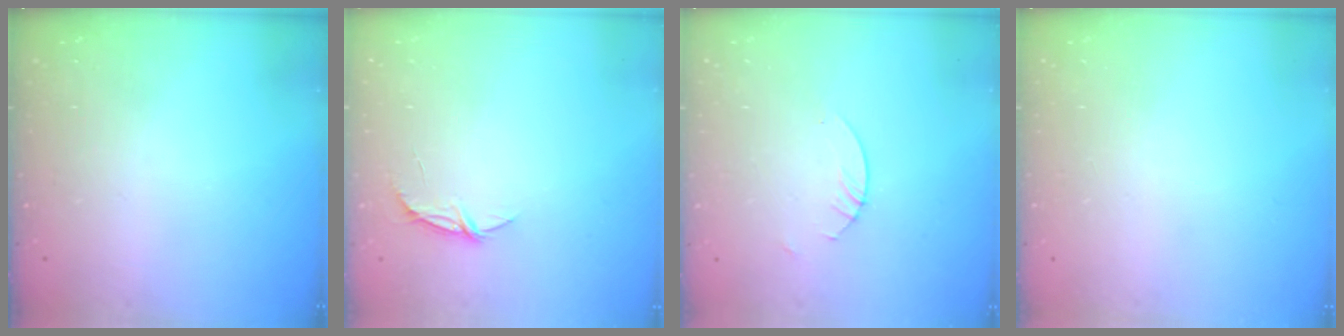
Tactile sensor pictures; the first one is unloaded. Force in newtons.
{"total": 5.6, "press": 5.6, "slide": 0.4}
{"total": 2.7, "press": 2.7, "slide": 0.2}
{"total": 0.0}